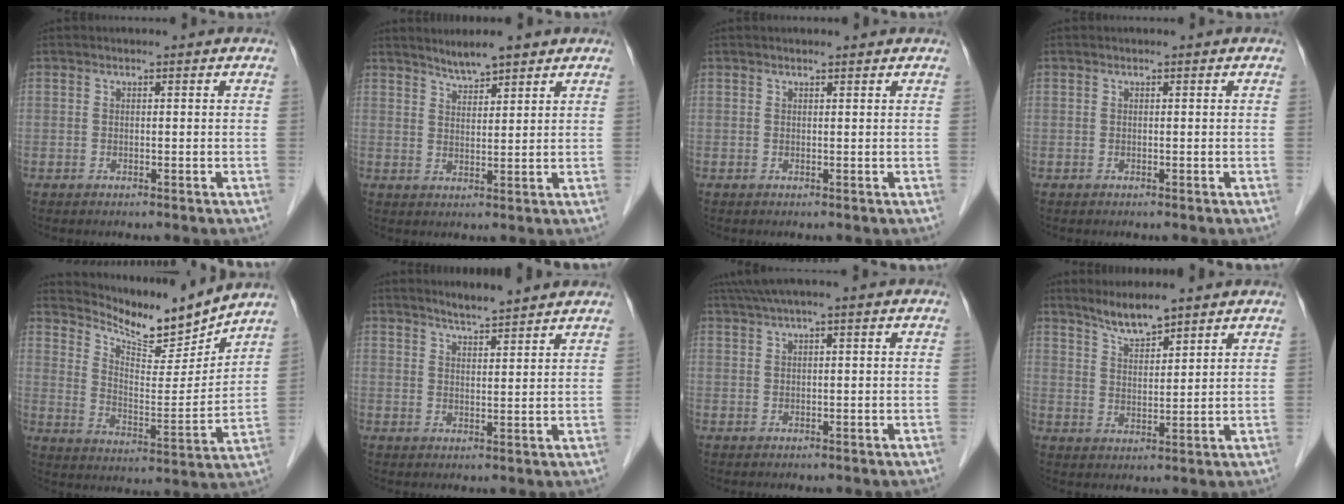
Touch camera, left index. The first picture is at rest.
{"total": 4.4, "force": [3.8, 0.7, 2.1], "torque": [-0.042, 0.009, 0.066]}
{"total": 1.4, "force": [1.3, 0.1, 0.4], "torque": [-0.011, 0.011, 0.018]}
{"total": 0.0}
{"total": 11.3, "force": [11.1, 0.6, 2.3], "torque": [-0.059, -0.019, 0.185]}
{"total": 4.9, "force": [4.5, -0.2, 1.9], "torque": [-0.037, 0.008, 0.071]}
{"total": 3.2, "force": [1.7, 0.0, 2.6], "torque": [-0.058, 0.028, 0.036]}
{"total": 5.0, "force": [4.4, 0.4, 2.4], "torque": [-0.050, 0.003, 0.087]}